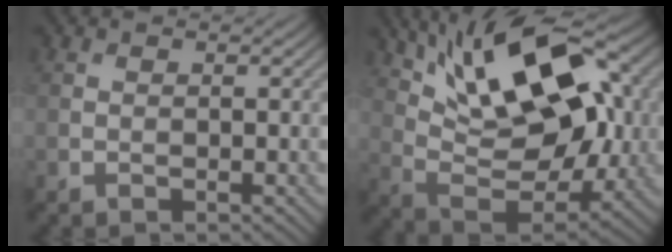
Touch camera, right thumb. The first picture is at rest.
{"total": 17.0, "force": [7.1, 8.0, 13.3], "torque": [-0.223, 0.012, 0.104]}